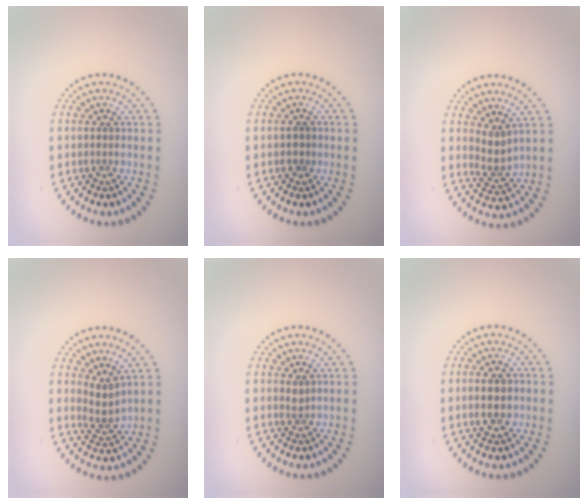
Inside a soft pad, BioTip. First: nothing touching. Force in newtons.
{"total": 0.9, "press": 0.9, "slide": 0.2}
{"total": 2.2, "press": 1.6, "slide": 1.4}
{"total": 2.2, "press": 1.6, "slide": 1.5}
{"total": 0.8, "press": 0.5, "slide": 0.6}
{"total": 3.1, "press": 3.1, "slide": 0.1}